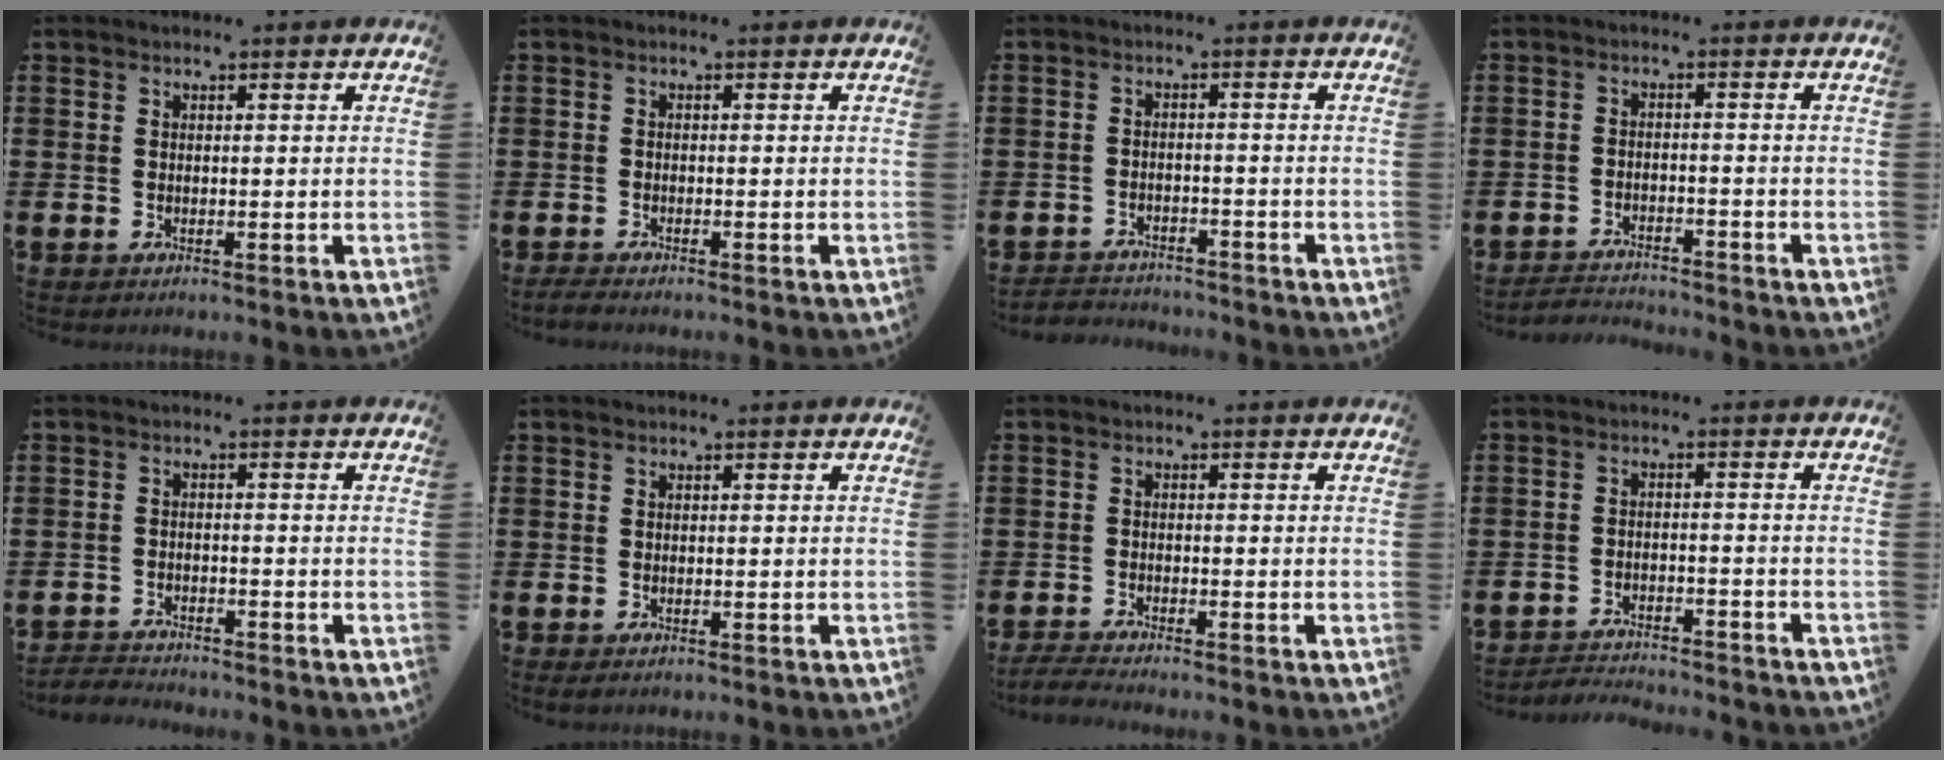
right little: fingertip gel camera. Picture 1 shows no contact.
{"total": 0.9, "force": [-0.7, 0.1, 0.5], "torque": [-0.010, -0.002, -0.014]}
{"total": 2.2, "force": [-2.2, 0.3, -0.3], "torque": [-0.003, 0.001, -0.050]}
{"total": 2.4, "force": [-2.4, 0.0, -0.1], "torque": [-0.004, 0.002, -0.052]}
{"total": 2.1, "force": [-2.1, 0.0, -0.1], "torque": [-0.002, 0.001, -0.047]}
{"total": 0.0}
{"total": 1.7, "force": [-1.6, 0.0, 0.7], "torque": [-0.012, 0.004, -0.030]}
{"total": 2.8, "force": [-2.8, 0.0, -0.2], "torque": [-0.004, 0.002, -0.061]}